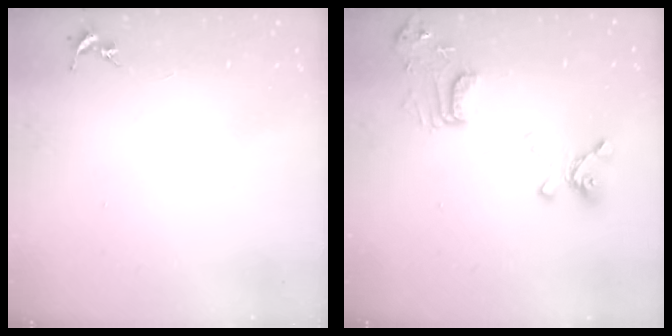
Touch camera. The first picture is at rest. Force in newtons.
{"total": 14.3, "press": 14.2, "slide": 1.7}